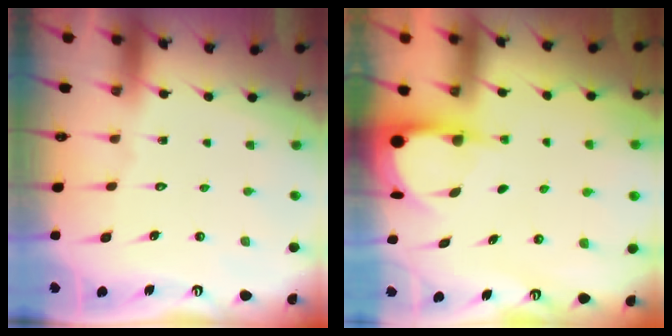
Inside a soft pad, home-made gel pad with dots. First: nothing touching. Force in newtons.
{"total": 3.9, "press": 3.9, "slide": 0.3}